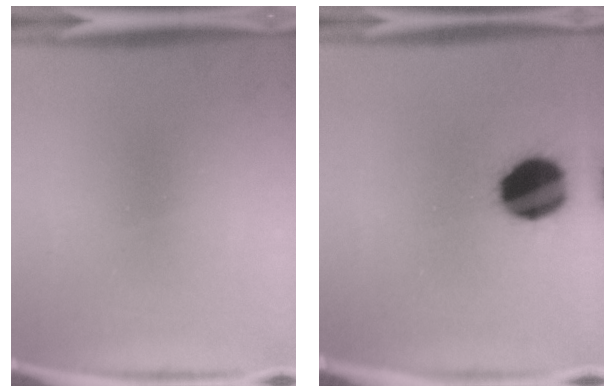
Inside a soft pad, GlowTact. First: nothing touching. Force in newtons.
{"total": 15.7}